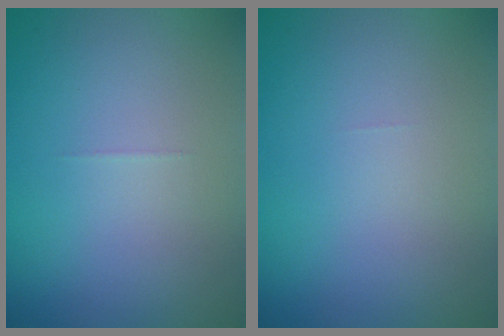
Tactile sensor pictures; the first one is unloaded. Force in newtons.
{"total": 0.0}